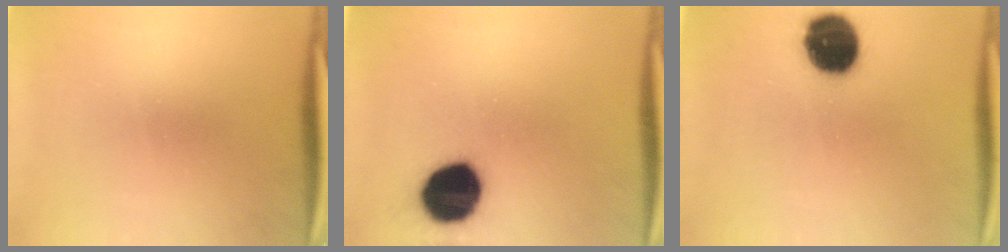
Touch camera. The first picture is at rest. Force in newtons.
{"total": 16.4}
{"total": 14.8}